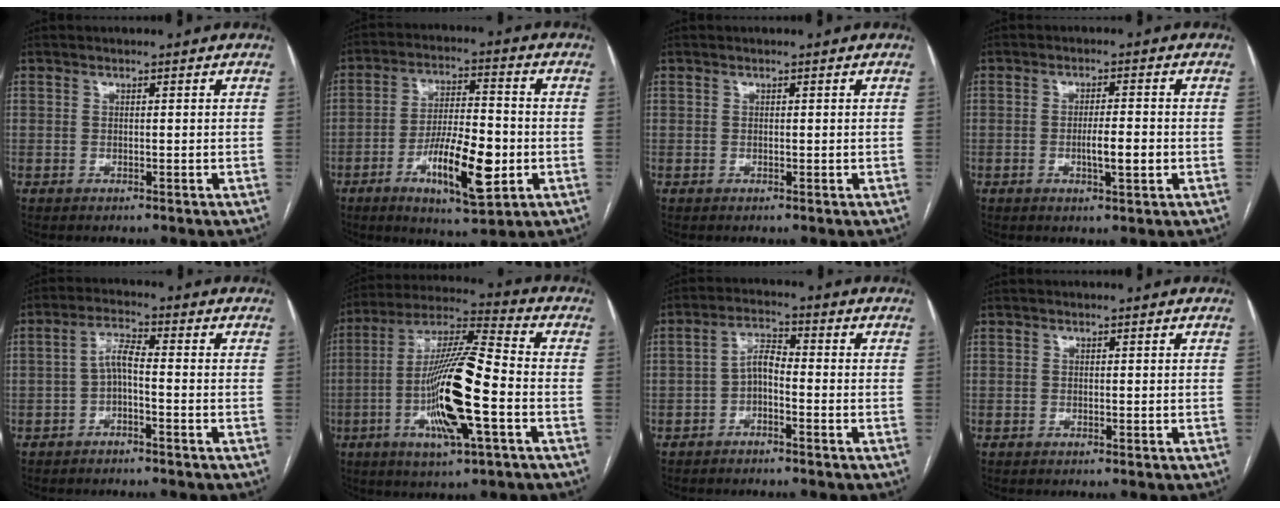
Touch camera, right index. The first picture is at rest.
{"total": 12.6, "force": [-4.1, 3.1, 11.5], "torque": [-0.207, -0.003, -0.064]}
{"total": 0.0}
{"total": 4.2, "force": [-0.9, 0.5, 4.1], "torque": [-0.068, -0.003, -0.011]}
{"total": 3.9, "force": [-1.0, 0.7, 3.7], "torque": [-0.073, 0.015, -0.019]}
{"total": 16.9, "force": [-4.2, 1.6, 16.3], "torque": [-0.317, -0.005, -0.074]}
{"total": 4.2, "force": [-1.4, 1.4, 3.7], "torque": [-0.072, 0.016, -0.029]}
{"total": 0.0}